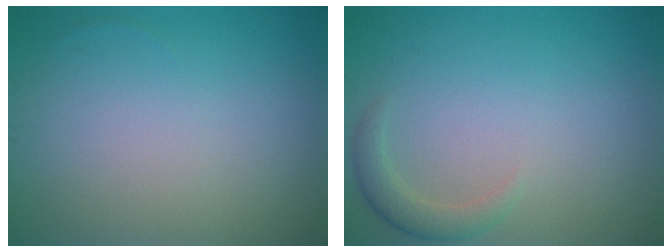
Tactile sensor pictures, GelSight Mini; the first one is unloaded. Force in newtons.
{"total": 1.9, "press": 1.9, "slide": 0.3}